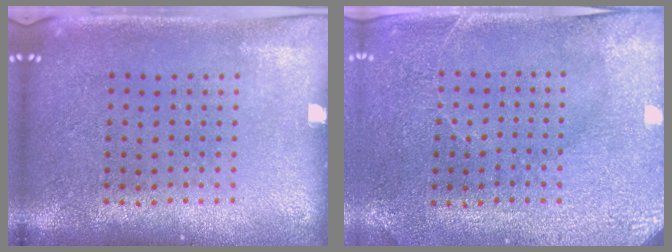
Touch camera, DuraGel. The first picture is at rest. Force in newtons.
{"total": 2.9, "press": 2.7, "slide": 1.0}